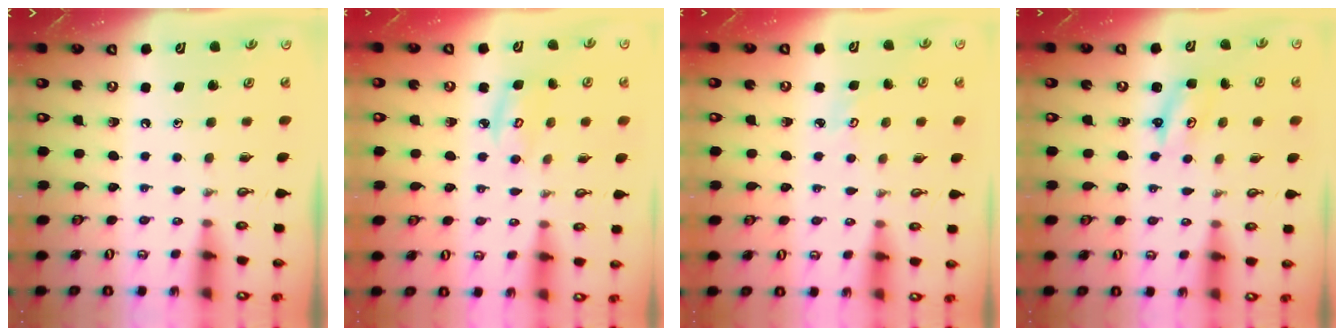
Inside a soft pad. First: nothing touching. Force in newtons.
{"total": 3.9, "press": 3.9, "slide": 0.5}
{"total": 2.8, "press": 2.8, "slide": 0.3}
{"total": 2.6, "press": 2.6, "slide": 0.3}